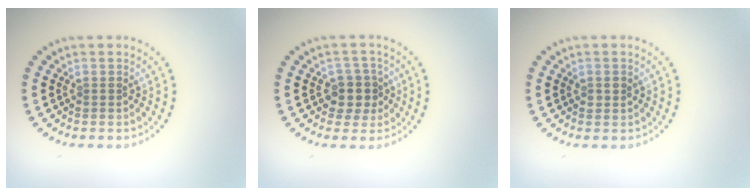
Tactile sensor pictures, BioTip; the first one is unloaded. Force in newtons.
{"total": 2.7, "press": 2.4, "slide": 1.2}
{"total": 0.9, "press": 0.9, "slide": 0.1}